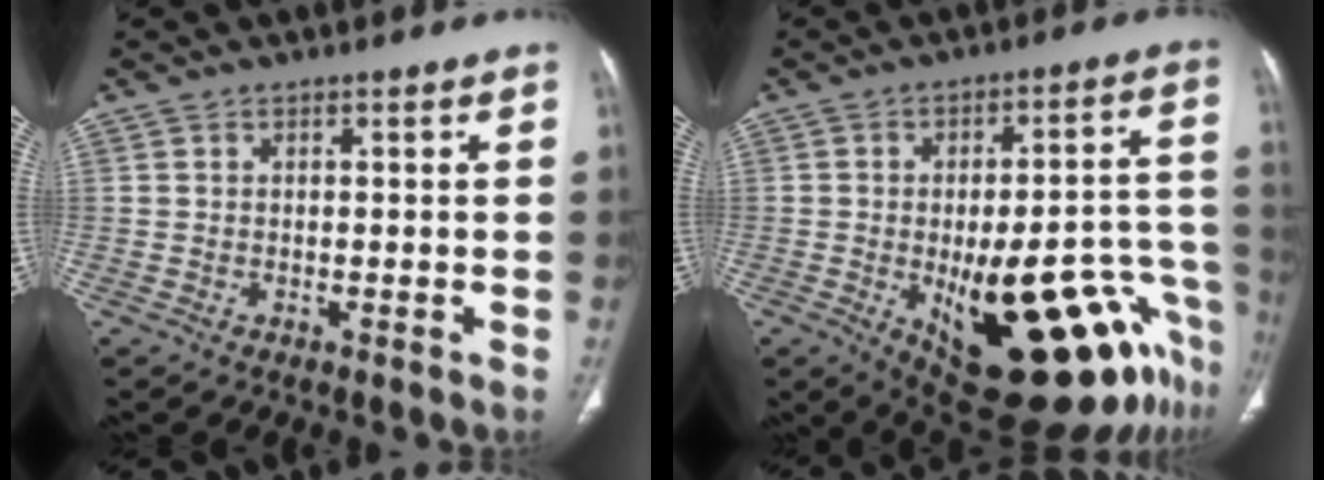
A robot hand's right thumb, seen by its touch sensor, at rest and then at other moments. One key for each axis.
{"total": 26.6, "fx": -11.4, "fy": 9.8, "fz": 21.9, "tx": -0.223, "ty": 0.039, "tz": -0.135}